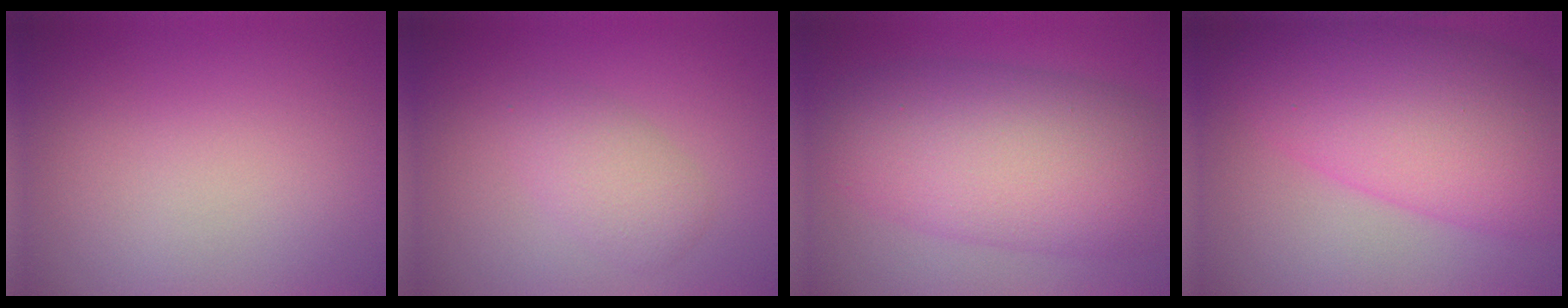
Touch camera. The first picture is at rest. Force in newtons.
{"total": 2.7, "press": 2.7, "slide": 0.1}
{"total": 10.9, "press": 10.9, "slide": 0.4}
{"total": 11.1, "press": 11.1, "slide": 0.3}